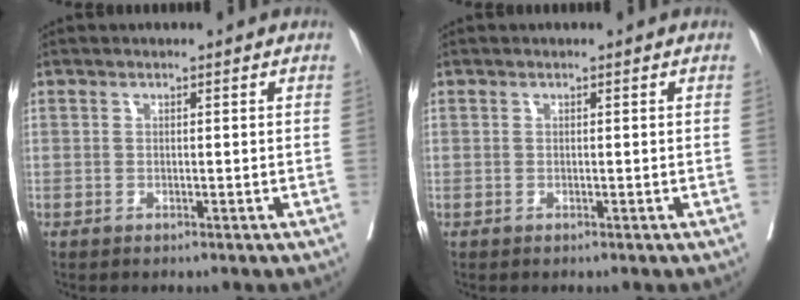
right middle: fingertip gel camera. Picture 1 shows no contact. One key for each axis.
{"total": 0.0}